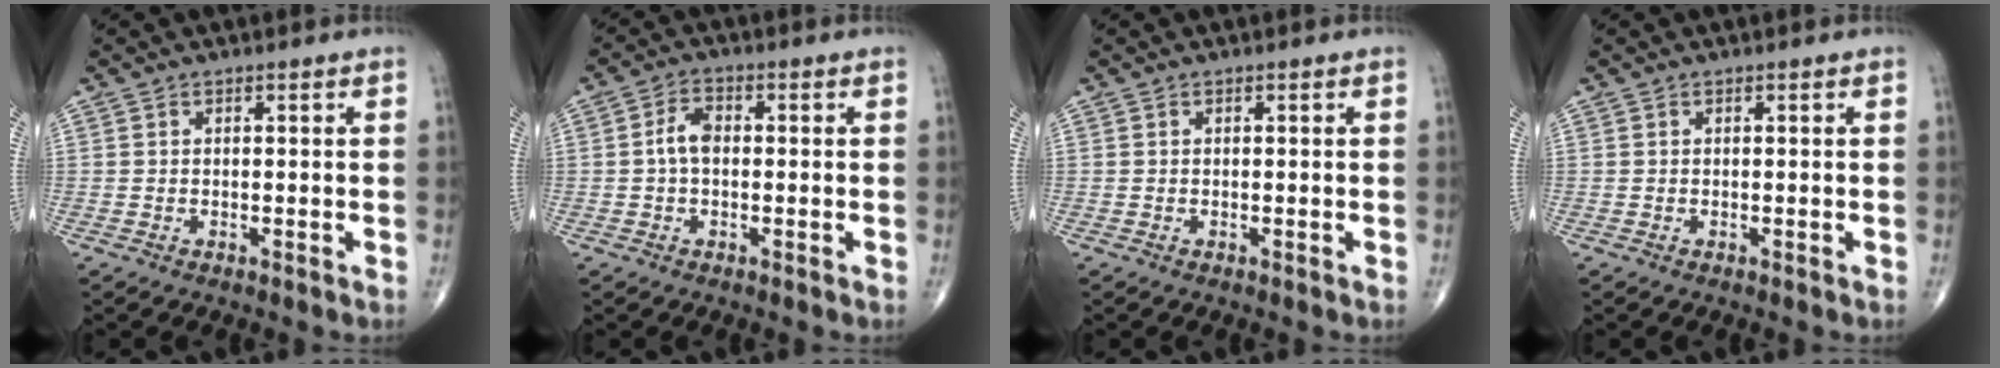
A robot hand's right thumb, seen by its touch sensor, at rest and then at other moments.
{"total": 4.0, "force": [-0.2, 2.5, 3.1], "torque": [-0.056, 0.014, -0.009]}
{"total": 0.0}
{"total": 0.0}